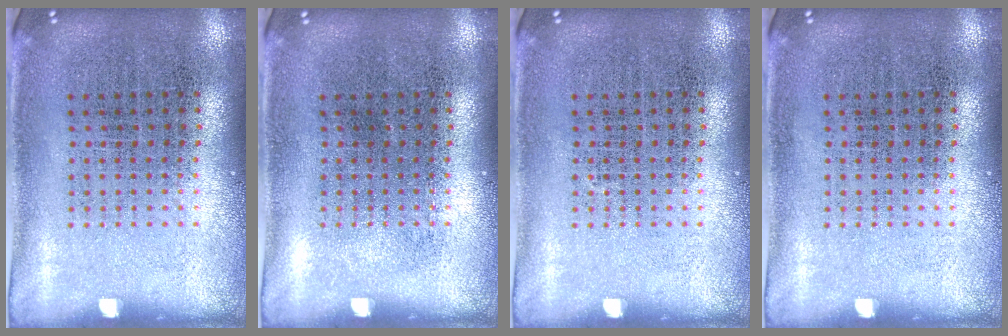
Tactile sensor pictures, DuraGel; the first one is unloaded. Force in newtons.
{"total": 0.0}
{"total": 0.0}
{"total": 0.0}